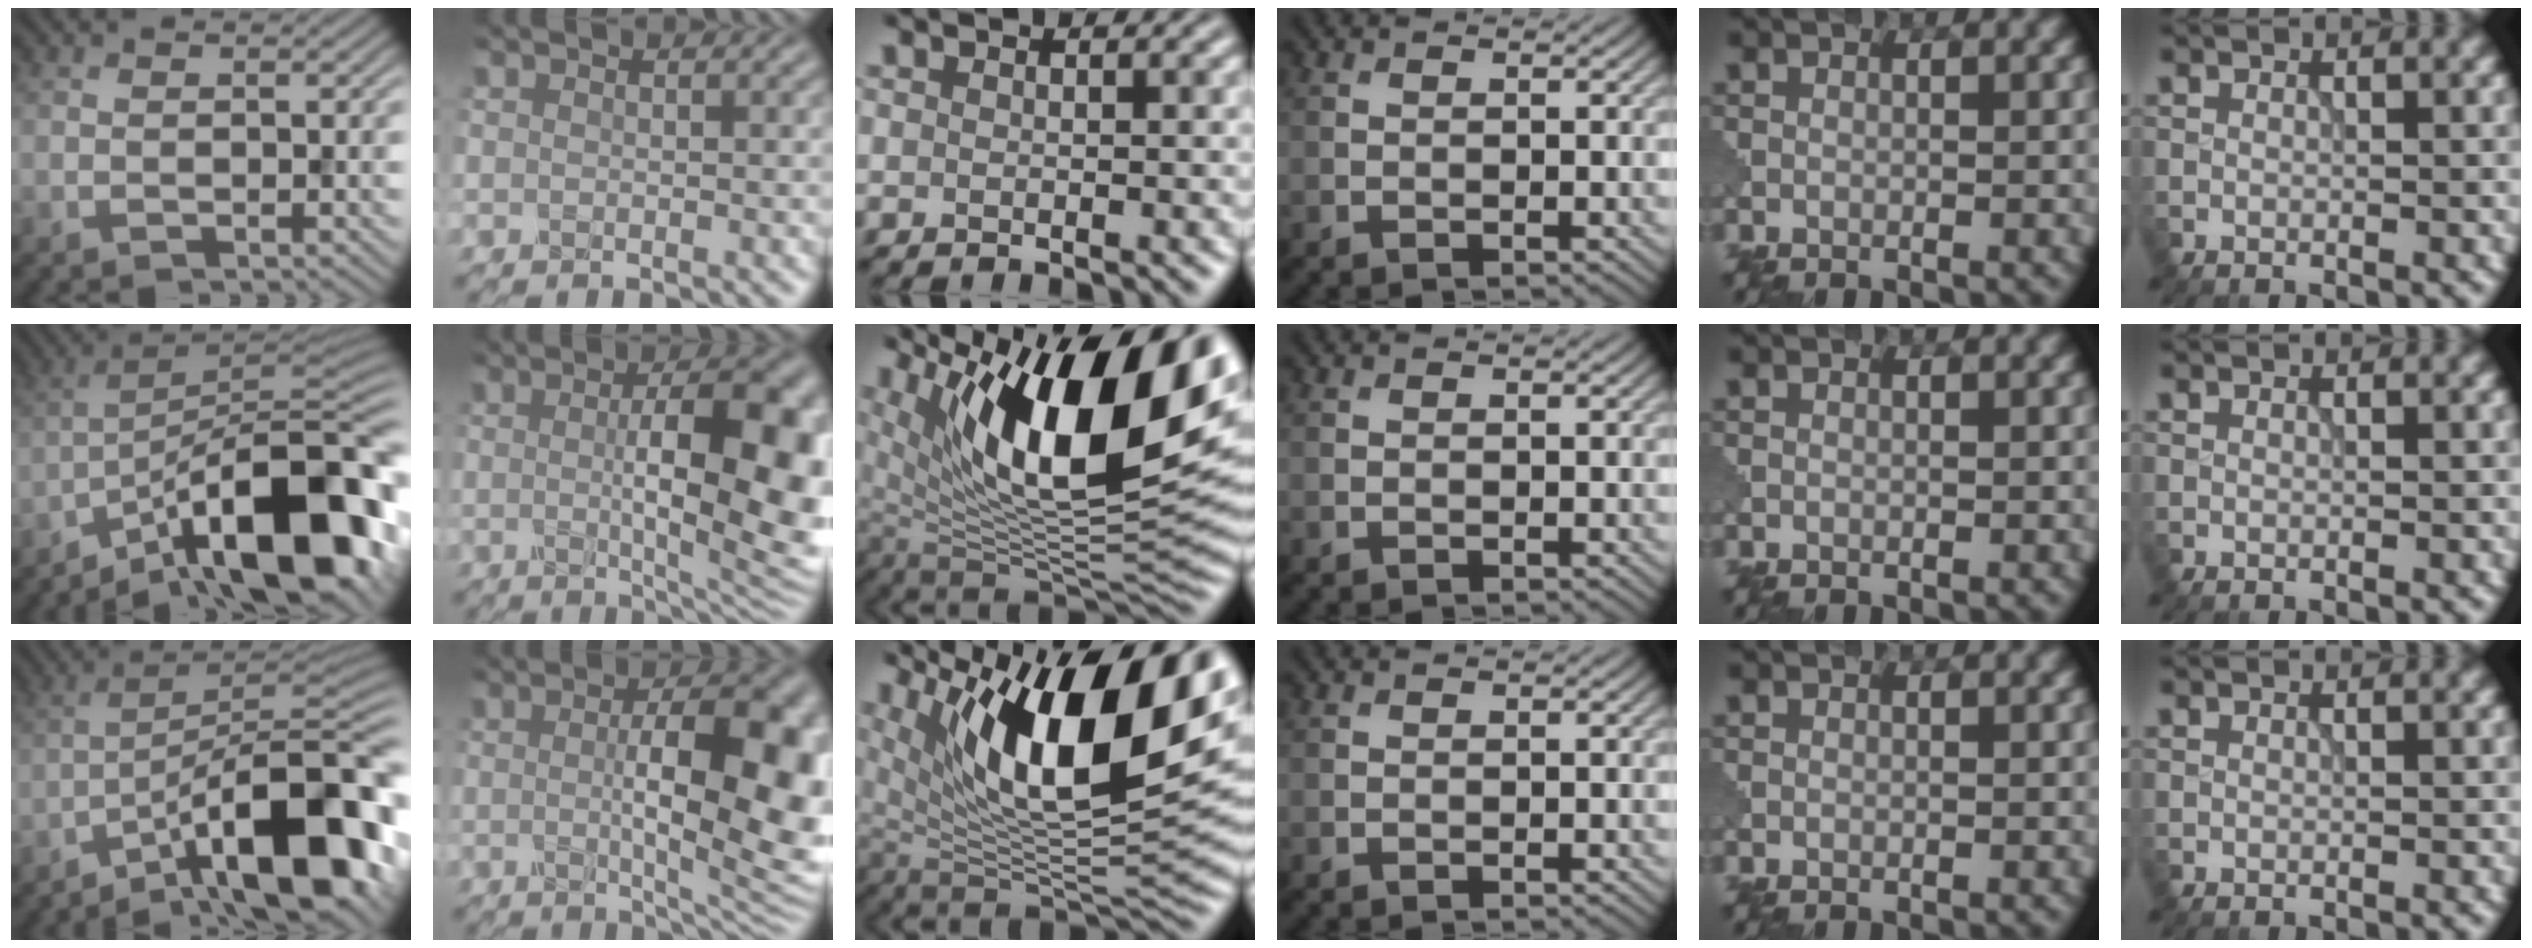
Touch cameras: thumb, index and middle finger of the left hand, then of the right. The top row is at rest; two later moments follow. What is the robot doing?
{"motion": "shake", "object": "medicine bottle"}